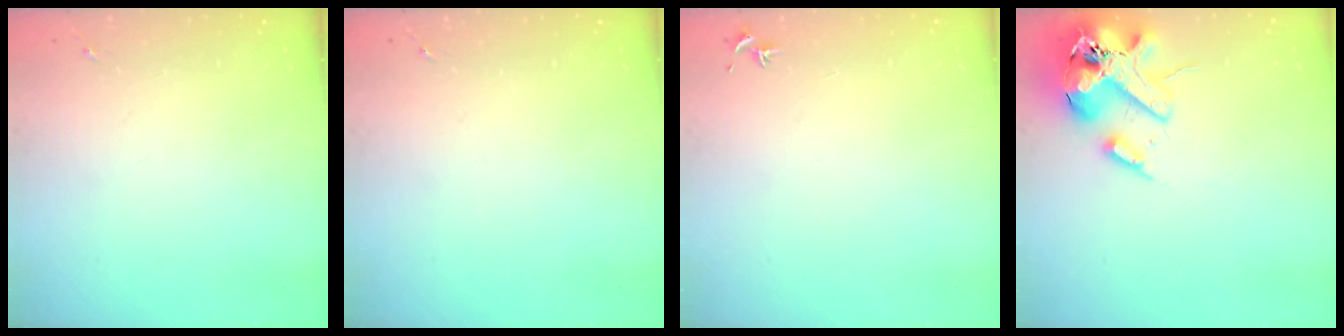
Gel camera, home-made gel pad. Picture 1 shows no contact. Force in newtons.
{"total": 0.0}
{"total": 0.0}
{"total": 17.4, "press": 17.1, "slide": 2.9}